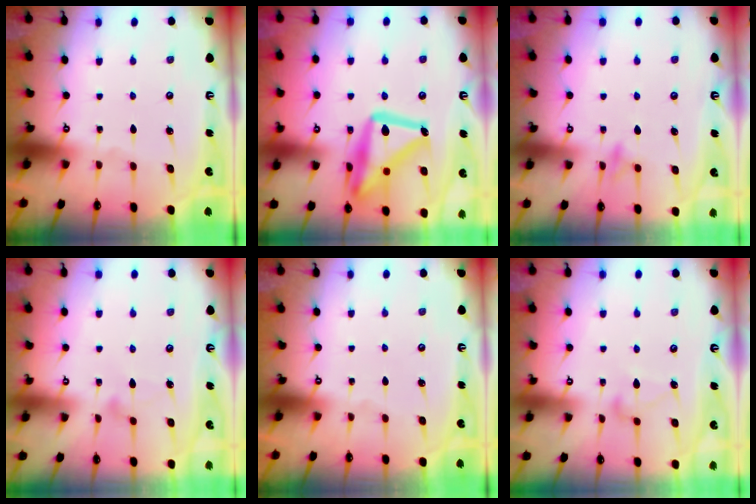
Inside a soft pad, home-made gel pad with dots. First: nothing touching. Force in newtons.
{"total": 22.8, "press": 22.8, "slide": 1.8}
{"total": 8.7, "press": 8.6, "slide": 0.9}
{"total": 7.7, "press": 7.7, "slide": 0.3}
{"total": 0.0}
{"total": 7.8, "press": 7.8, "slide": 0.4}